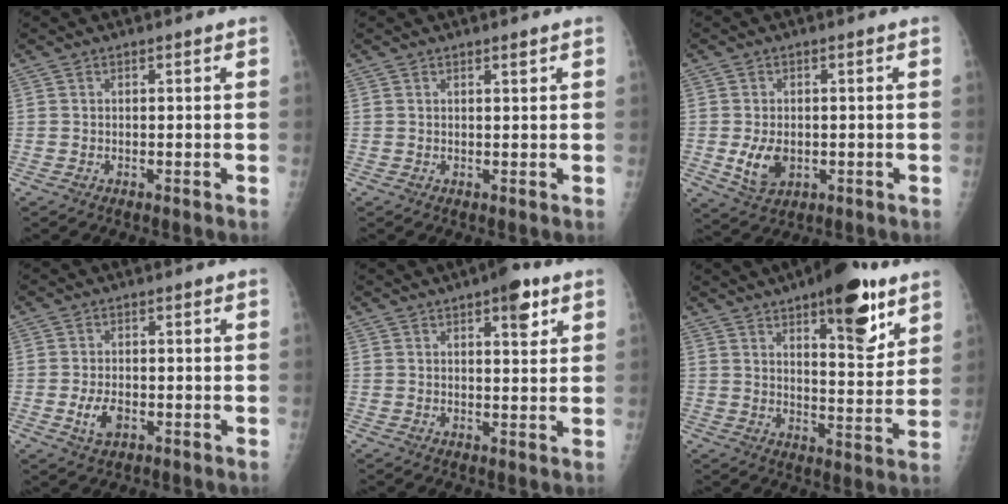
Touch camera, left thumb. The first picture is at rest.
{"total": 1.0, "force": [0.7, 0.2, 0.6], "torque": [-0.008, -0.005, 0.013]}
{"total": 5.9, "force": [-0.8, 4.1, 4.1], "torque": [-0.065, -0.009, -0.005]}
{"total": 4.1, "force": [-1.2, 2.4, 3.0], "torque": [-0.055, 0.000, -0.019]}
{"total": 5.8, "force": [3.2, 2.1, 4.3], "torque": [-0.045, -0.012, 0.038]}
{"total": 16.0, "force": [9.2, 5.5, 11.8], "torque": [-0.126, -0.051, 0.133]}